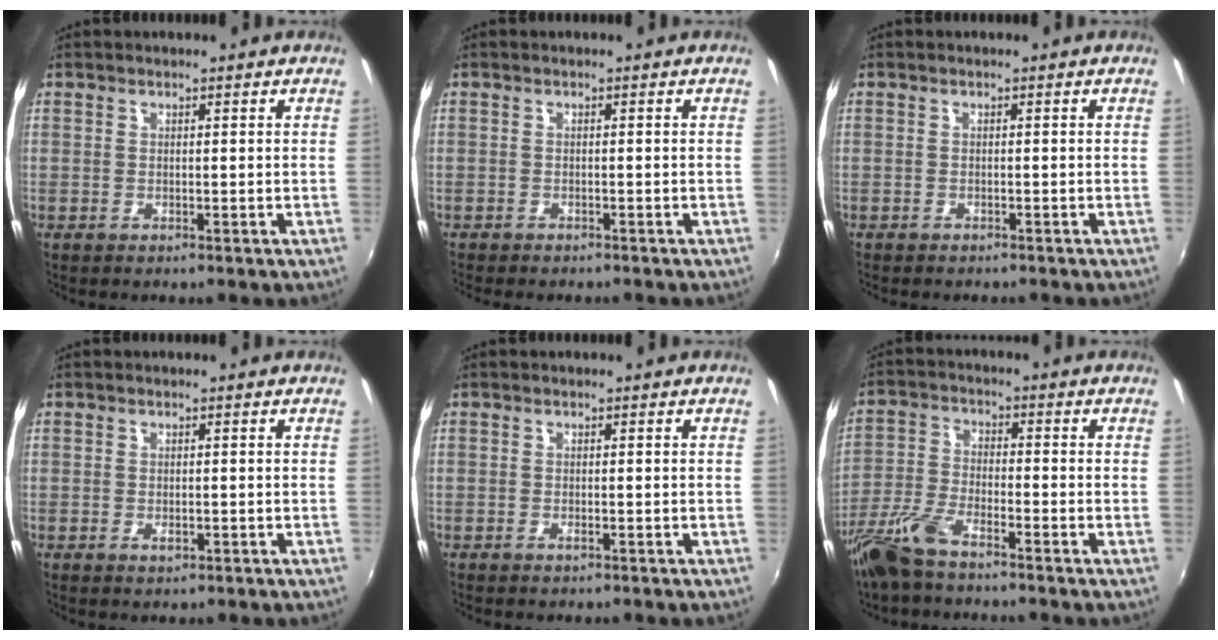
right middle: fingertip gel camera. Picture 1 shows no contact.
{"total": 2.8, "force": [-2.5, 0.5, 1.1], "torque": [-0.029, -0.015, -0.039]}
{"total": 1.6, "force": [-1.5, 0.3, 0.5], "torque": [-0.016, -0.009, -0.021]}
{"total": 1.2, "force": [-0.5, 0.6, 0.8], "torque": [-0.013, -0.001, -0.007]}
{"total": 0.6, "force": [-0.5, 0.1, 0.4], "torque": [-0.008, 0.000, -0.008]}
{"total": 8.5, "force": [-6.4, 2.2, 5.1], "torque": [-0.116, -0.007, -0.132]}